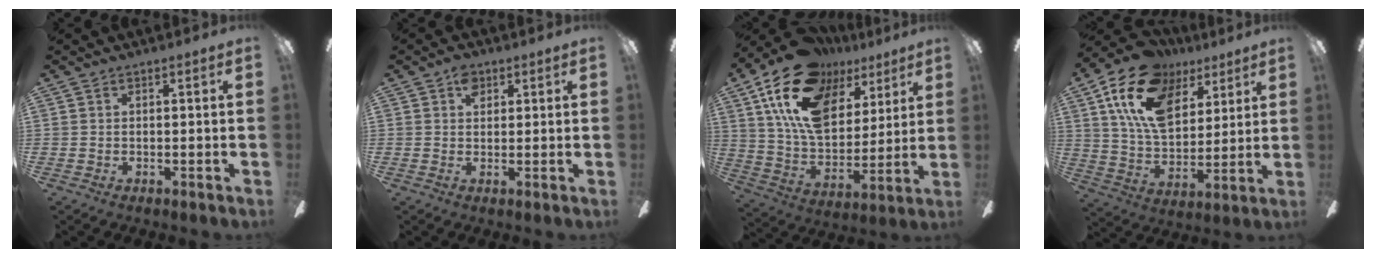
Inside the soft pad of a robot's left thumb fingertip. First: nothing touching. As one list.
[{"total": 3.9, "force": [1.9, 2.7, 2.0], "torque": [-0.020, -0.003, 0.031]}, {"total": 22.7, "force": [12.7, 13.0, 13.6], "torque": [-0.255, -0.054, 0.229]}, {"total": 20.4, "force": [10.6, 12.4, 12.1], "torque": [-0.210, -0.028, 0.194]}]